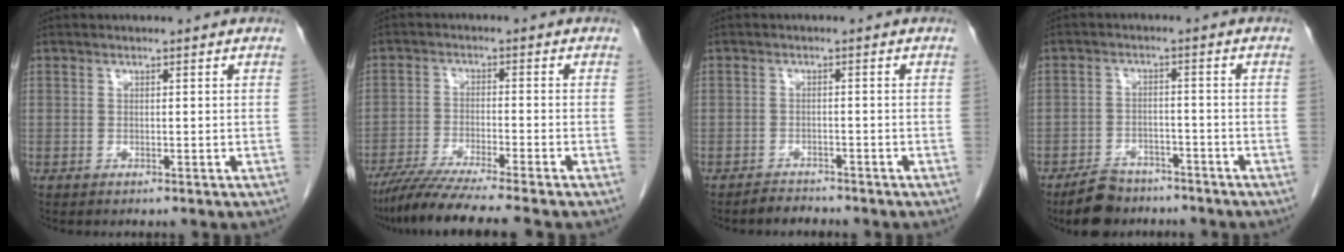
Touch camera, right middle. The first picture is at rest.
{"total": 10.1, "force": [-8.5, -1.3, 5.3], "torque": [-0.075, -0.034, -0.139]}
{"total": 1.9, "force": [-1.8, 0.4, -0.1], "torque": [-0.006, -0.005, -0.027]}
{"total": 6.7, "force": [-5.5, 3.0, 2.2], "torque": [-0.043, -0.005, -0.094]}